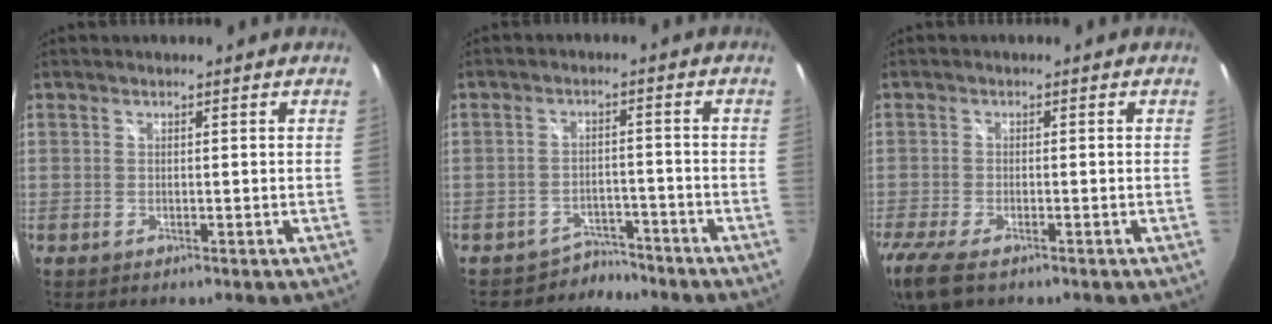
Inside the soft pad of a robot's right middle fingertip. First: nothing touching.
{"total": 4.5, "force": [-4.0, 1.8, -0.9], "torque": [0.012, 0.016, -0.063]}
{"total": 9.0, "force": [-6.1, 3.2, 5.8], "torque": [-0.140, -0.037, -0.115]}